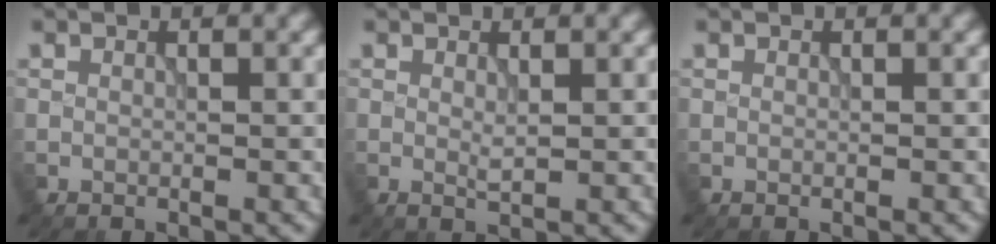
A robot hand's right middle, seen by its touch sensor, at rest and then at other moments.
{"total": 0.8, "force": [0.3, 0.1, 0.8], "torque": [-0.016, -0.003, 0.005]}
{"total": 0.0}